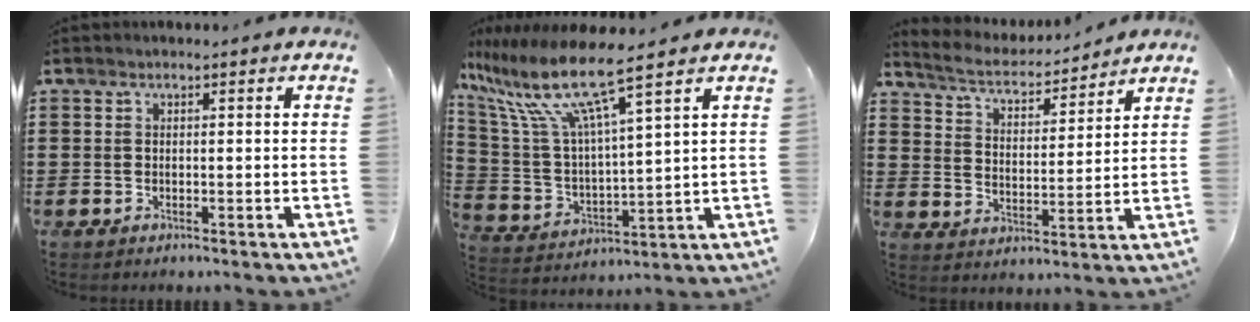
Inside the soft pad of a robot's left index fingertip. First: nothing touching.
{"total": 11.3, "force": [8.1, 1.1, 7.8], "torque": [-0.189, -0.051, 0.131]}
{"total": 4.3, "force": [4.2, 0.5, 1.0], "torque": [-0.043, -0.034, 0.067]}